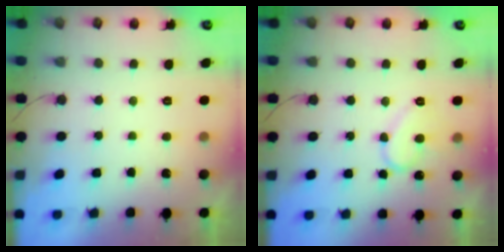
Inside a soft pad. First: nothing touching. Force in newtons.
{"total": 10.5, "press": 10.5, "slide": 1.0}